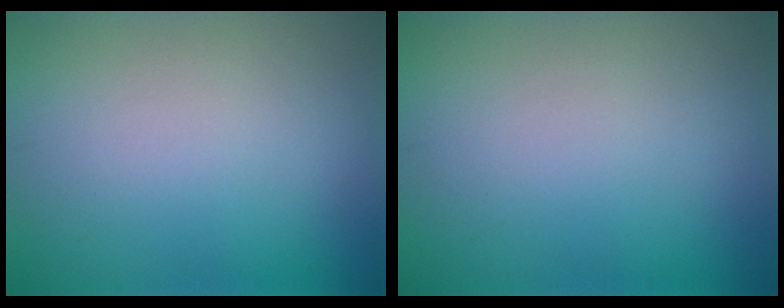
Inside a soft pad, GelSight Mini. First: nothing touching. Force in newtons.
{"total": 0.0}